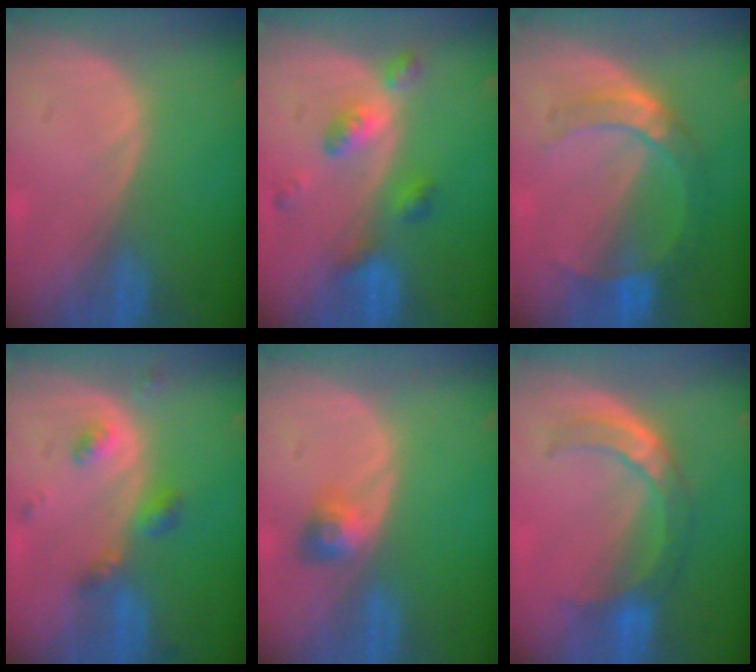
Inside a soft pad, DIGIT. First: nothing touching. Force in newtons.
{"total": 5.9, "press": 5.1, "slide": 2.9}
{"total": 7.2, "press": 6.5, "slide": 3.1}
{"total": 4.5, "press": 4.2, "slide": 1.8}
{"total": 3.0, "press": 2.6, "slide": 1.3}
{"total": 6.7, "press": 6.4, "slide": 1.9}